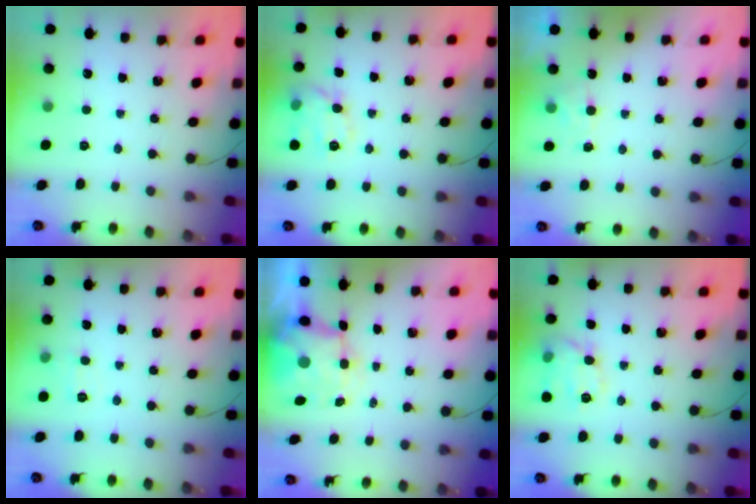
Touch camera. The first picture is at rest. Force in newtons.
{"total": 9.4, "press": 9.4, "slide": 0.4}
{"total": 5.5, "press": 5.3, "slide": 1.5}
{"total": 5.6, "press": 5.3, "slide": 1.8}
{"total": 5.5, "press": 5.2, "slide": 1.9}
{"total": 9.4, "press": 9.4, "slide": 0.4}